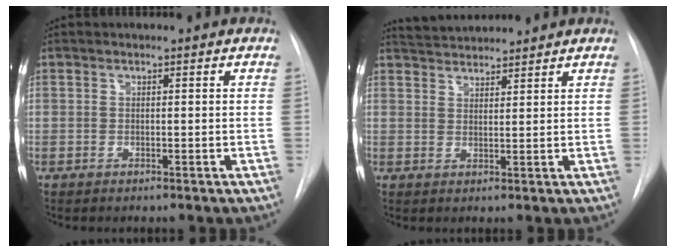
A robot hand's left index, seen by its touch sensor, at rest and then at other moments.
{"total": 5.7, "force": [5.6, 0.7, 1.1], "torque": [-0.026, 0.027, 0.092]}